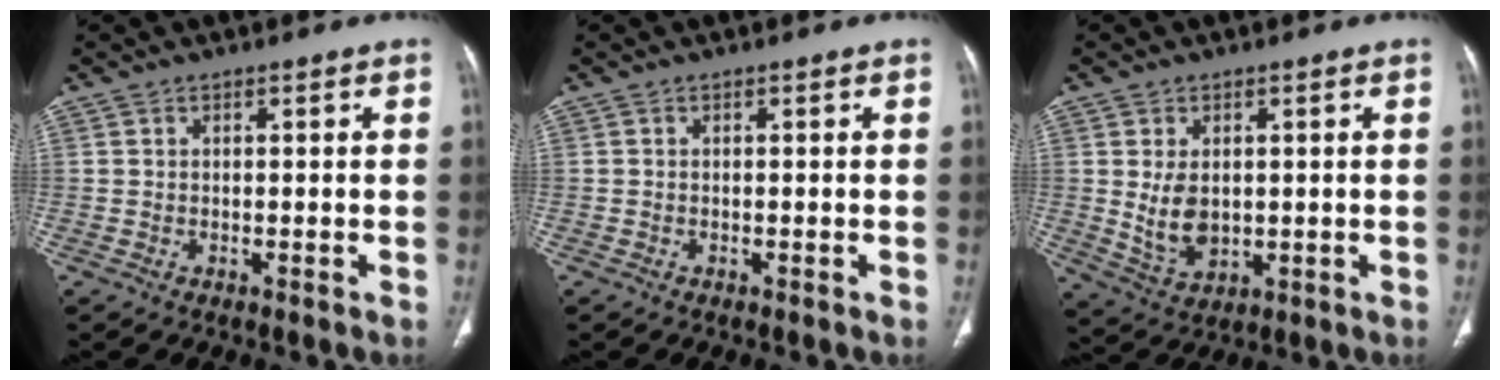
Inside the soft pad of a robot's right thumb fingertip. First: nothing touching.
{"total": 0.0}
{"total": 6.8, "force": [0.5, 4.6, 5.0], "torque": [-0.080, -0.014, 0.026]}